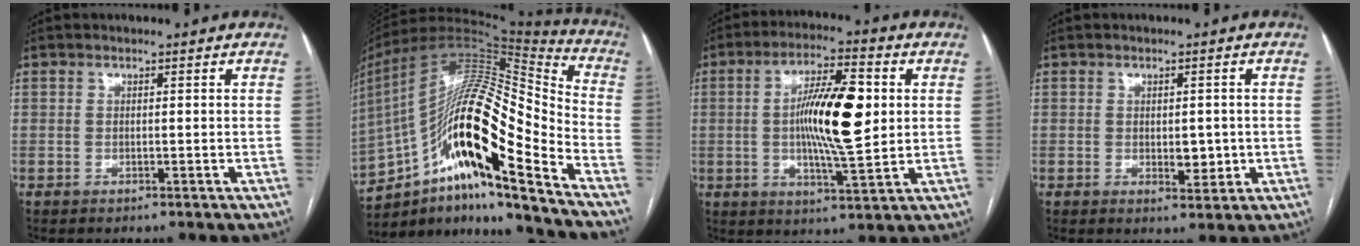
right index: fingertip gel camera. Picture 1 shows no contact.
{"total": 24.8, "force": [-13.1, 4.1, 20.7], "torque": [-0.358, 0.025, -0.225]}
{"total": 13.2, "force": [1.2, 2.6, 12.8], "torque": [-0.223, 0.007, 0.016]}
{"total": 3.4, "force": [-0.3, 1.7, 2.9], "torque": [-0.039, -0.004, 0.003]}